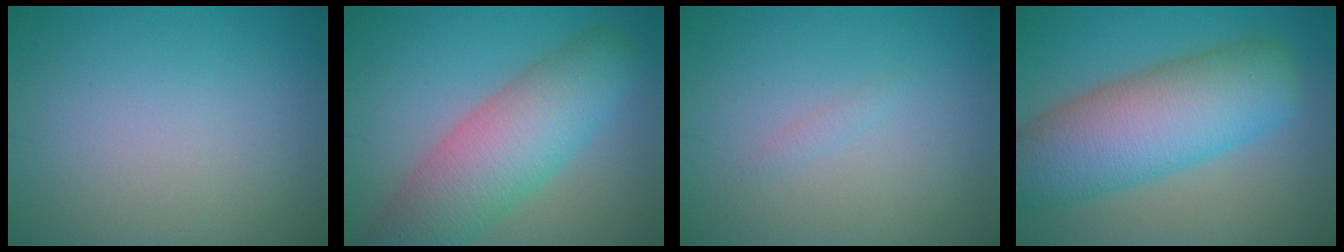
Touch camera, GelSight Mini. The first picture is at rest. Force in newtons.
{"total": 8.3, "press": 8.3, "slide": 0.5}
{"total": 0.6, "press": 0.6, "slide": 0.1}
{"total": 10.4, "press": 10.3, "slide": 0.7}